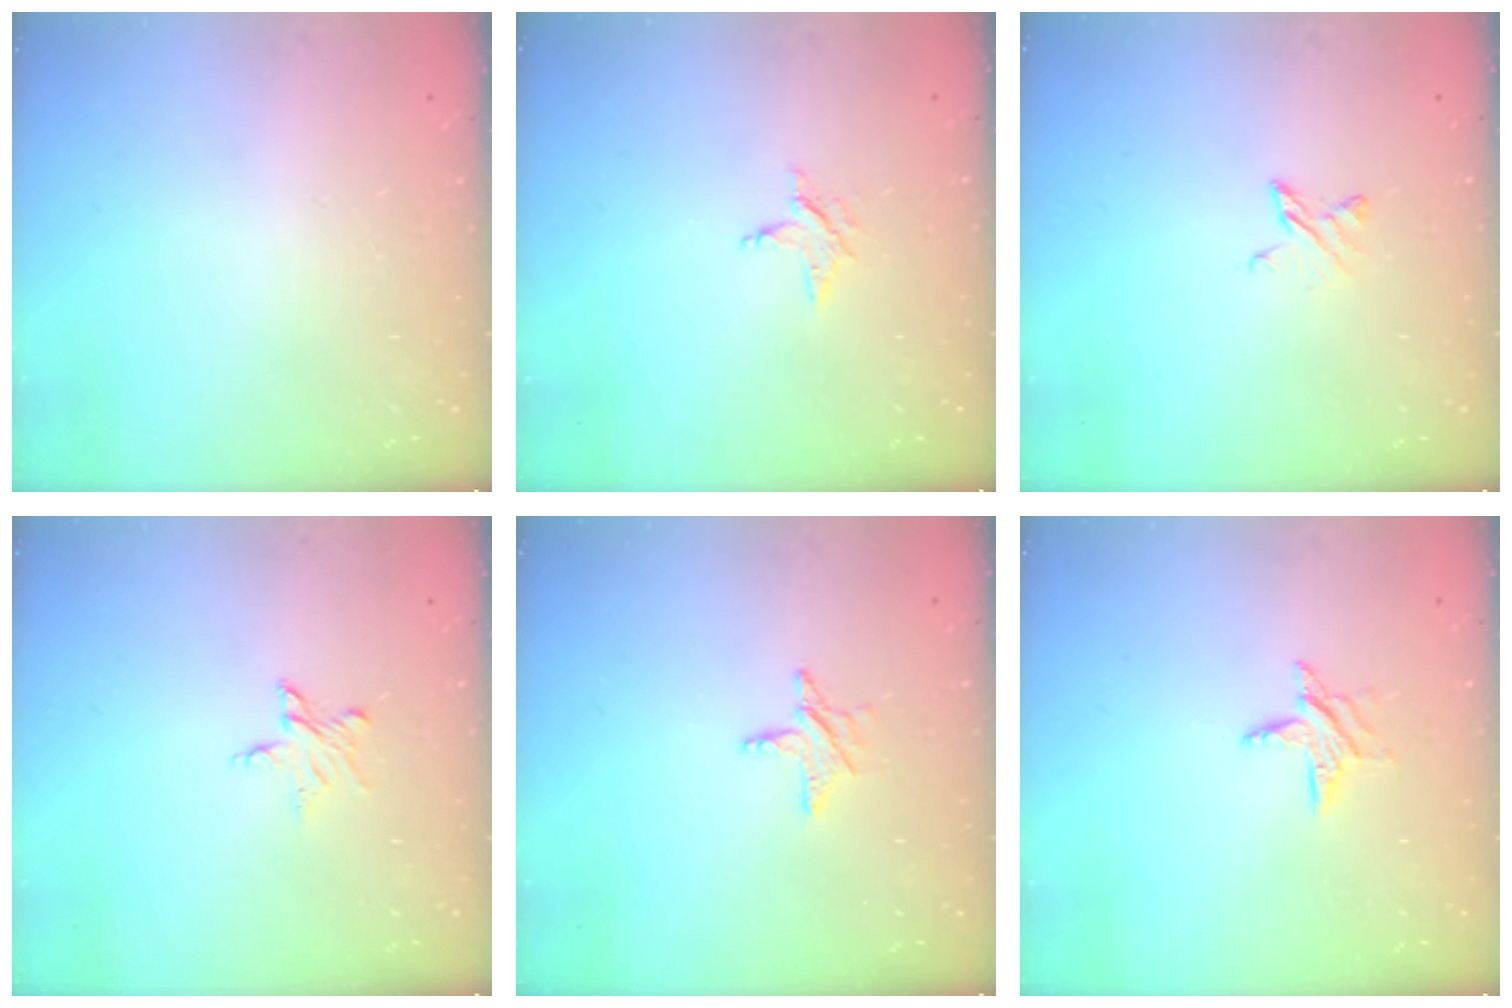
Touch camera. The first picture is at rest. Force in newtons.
{"total": 2.5, "press": 2.5, "slide": 0.3}
{"total": 4.1, "press": 4.1, "slide": 0.4}
{"total": 3.5, "press": 3.4, "slide": 0.3}
{"total": 4.9, "press": 4.8, "slide": 0.4}
{"total": 6.2, "press": 6.2, "slide": 0.6}